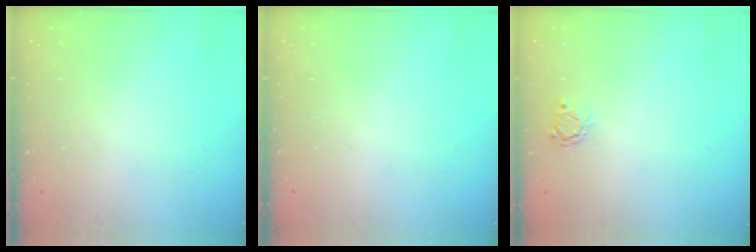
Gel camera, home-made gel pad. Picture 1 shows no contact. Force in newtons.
{"total": 0.0}
{"total": 3.3, "press": 3.2, "slide": 0.5}